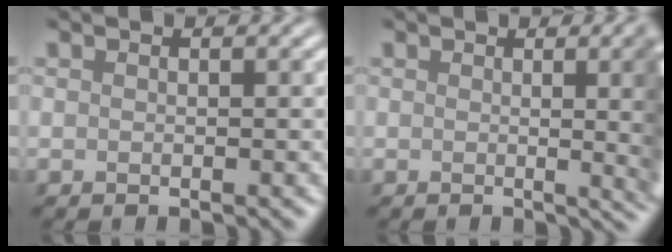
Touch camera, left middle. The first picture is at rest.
{"total": 9.5, "force": [0.5, 4.0, 8.6], "torque": [-0.029, 0.011, -0.006]}